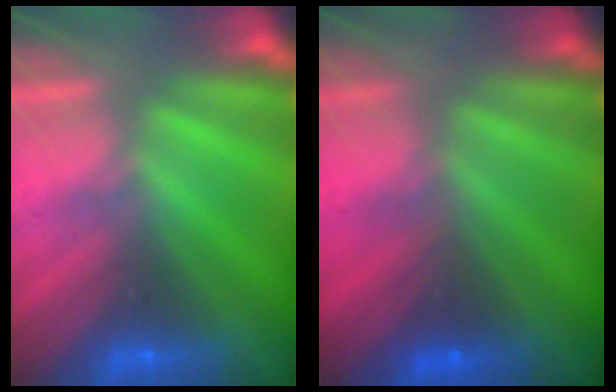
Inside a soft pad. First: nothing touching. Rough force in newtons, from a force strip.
{"total": 1.7}